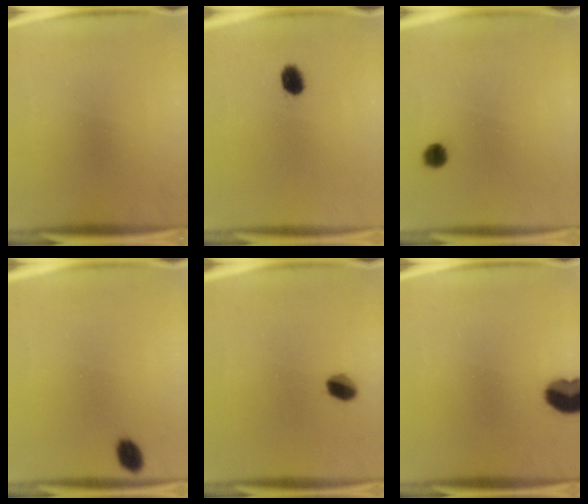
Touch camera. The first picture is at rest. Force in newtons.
{"total": 2.7}
{"total": 2.6}
{"total": 3.3}
{"total": 4.6}
{"total": 7.5}